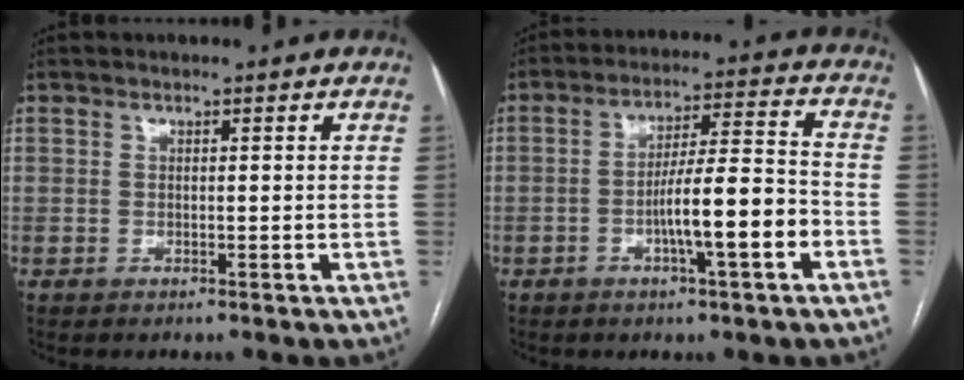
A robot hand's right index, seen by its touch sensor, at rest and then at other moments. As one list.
[{"total": 10.4, "force": [-3.8, 0.7, 9.6], "torque": [-0.162, 0.012, -0.061]}]